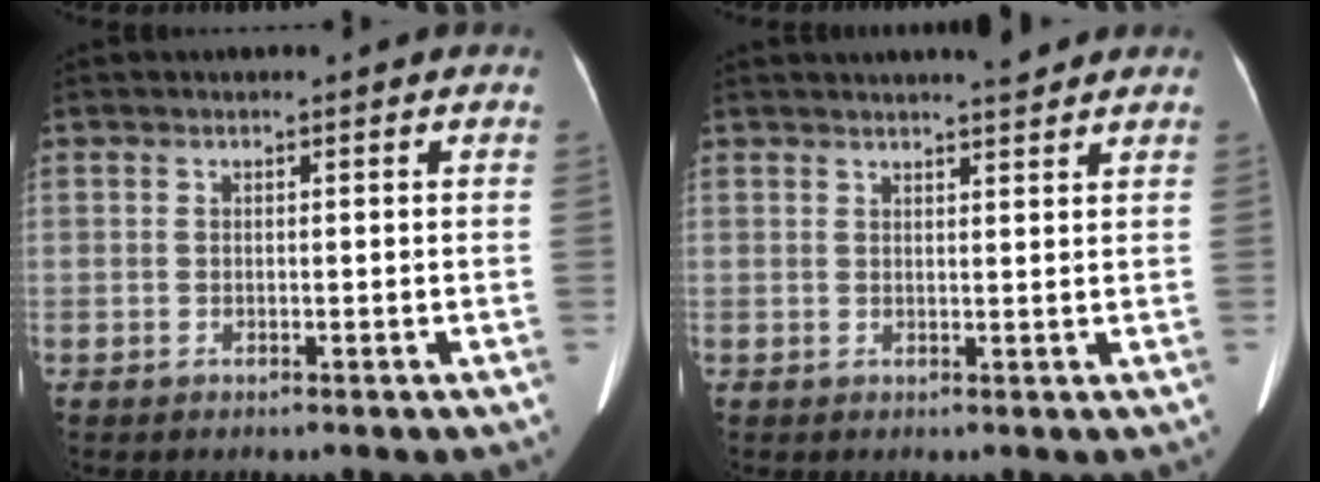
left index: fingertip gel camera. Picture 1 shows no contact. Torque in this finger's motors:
{"motor_torque": [0.23, -0.39, 0.06, 0.07]}